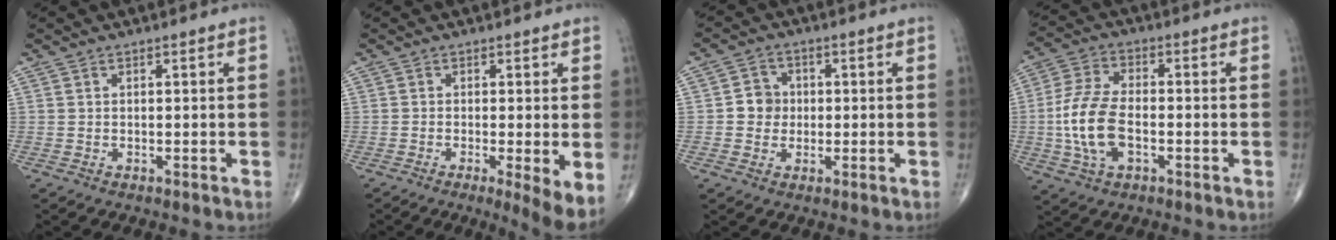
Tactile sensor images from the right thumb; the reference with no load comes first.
{"total": 5.6, "force": [-1.1, 0.9, 5.4], "torque": [-0.092, -0.019, -0.022]}
{"total": 4.6, "force": [-0.1, 4.2, 1.7], "torque": [-0.004, 0.008, -0.008]}
{"total": 11.8, "force": [-2.1, 6.3, 9.7], "torque": [-0.205, 0.013, -0.042]}